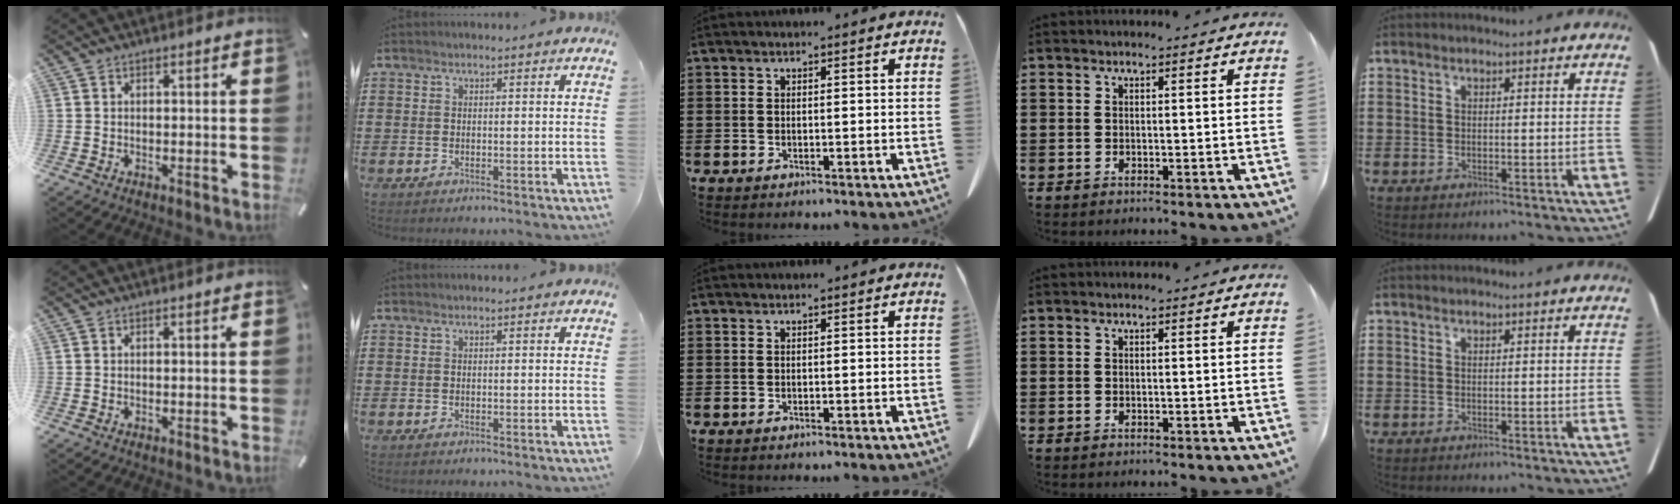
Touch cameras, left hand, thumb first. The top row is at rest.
{}